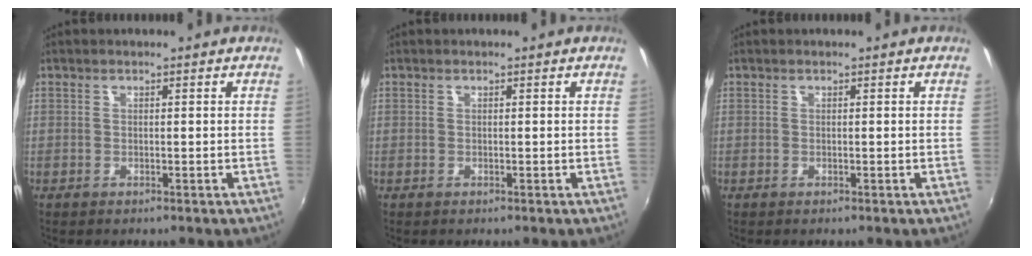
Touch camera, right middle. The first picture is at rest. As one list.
[{"total": 0.0}, {"total": 0.0}]